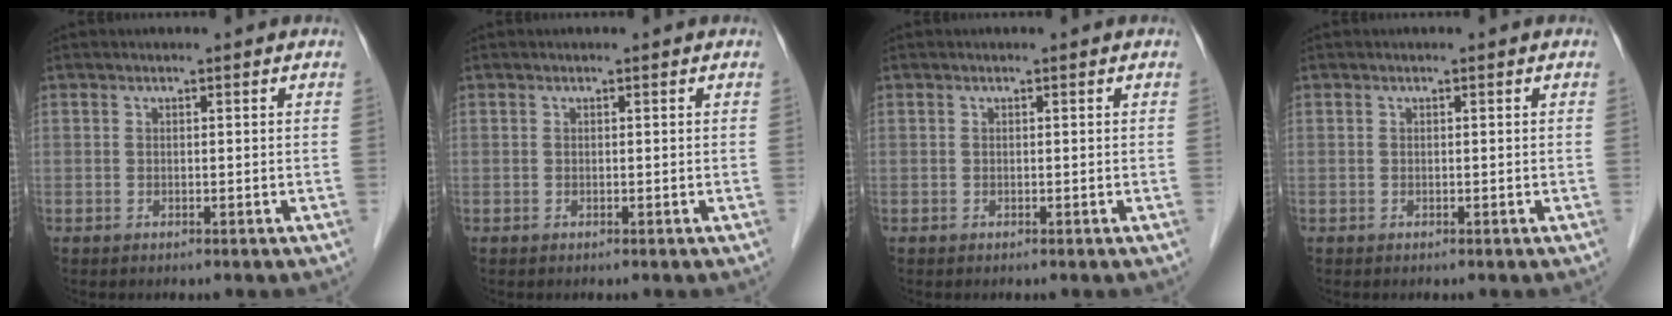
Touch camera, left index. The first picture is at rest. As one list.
[{"total": 0.0}, {"total": 0.0}, {"total": 0.0}]